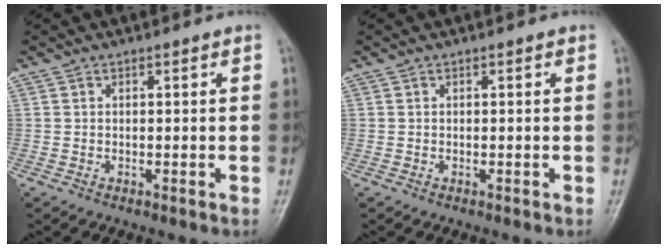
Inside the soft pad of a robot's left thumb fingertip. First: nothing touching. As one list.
[{"total": 0.0}]